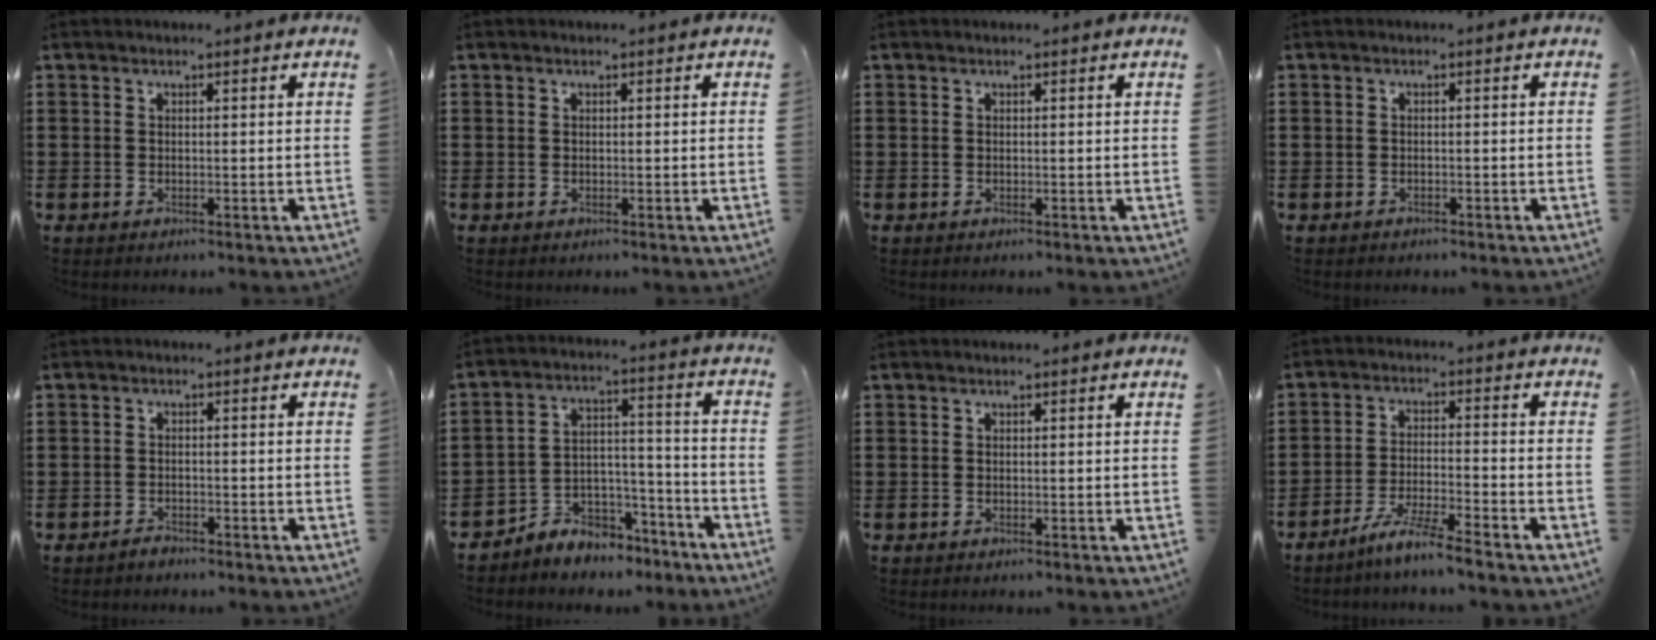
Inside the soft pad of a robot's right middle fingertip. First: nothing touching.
{"total": 0.0}
{"total": 0.0}
{"total": 1.1, "force": [-0.9, 0.6, -0.1], "torque": [0.000, 0.003, -0.020]}
{"total": 1.5, "force": [-1.4, 0.5, 0.2], "torque": [-0.007, 0.003, -0.031]}
{"total": 5.5, "force": [-5.1, 2.0, -0.1], "torque": [-0.002, 0.014, -0.103]}
{"total": 0.0}
{"total": 6.0, "force": [-5.4, -0.4, 2.8], "torque": [-0.064, -0.015, -0.105]}